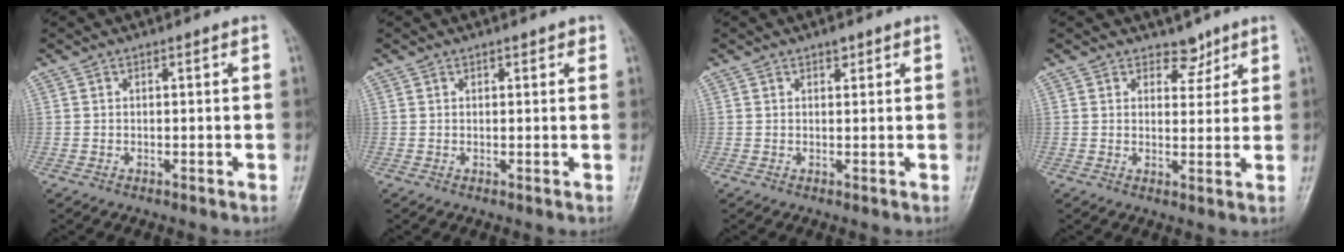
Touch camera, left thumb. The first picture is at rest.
{"total": 1.3, "force": [1.0, 0.7, 0.5], "torque": [0.005, -0.004, 0.008]}
{"total": 1.4, "force": [1.0, 0.7, 0.7], "torque": [-0.004, -0.005, 0.013]}
{"total": 3.6, "force": [2.8, 2.2, 0.8], "torque": [0.014, -0.018, 0.040]}